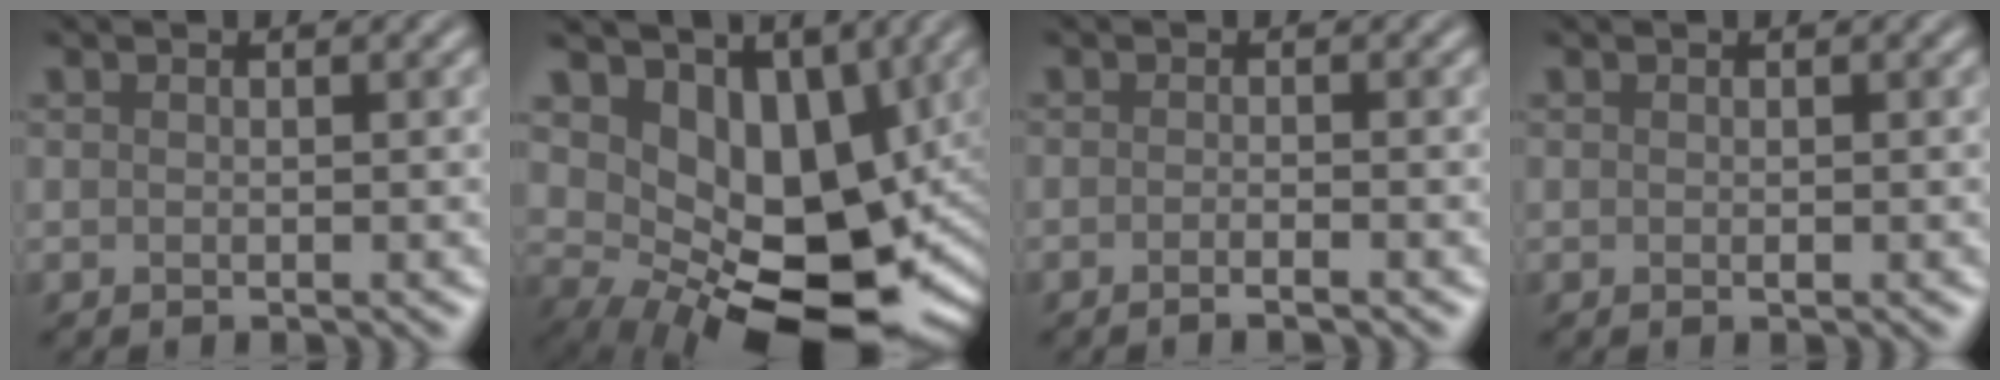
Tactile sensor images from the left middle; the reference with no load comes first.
{"total": 12.6, "force": [0.9, 8.3, 9.4], "torque": [-0.110, -0.028, 0.033]}
{"total": 1.4, "force": [-0.9, 0.4, 1.1], "torque": [-0.005, -0.008, -0.020]}
{"total": 0.0}